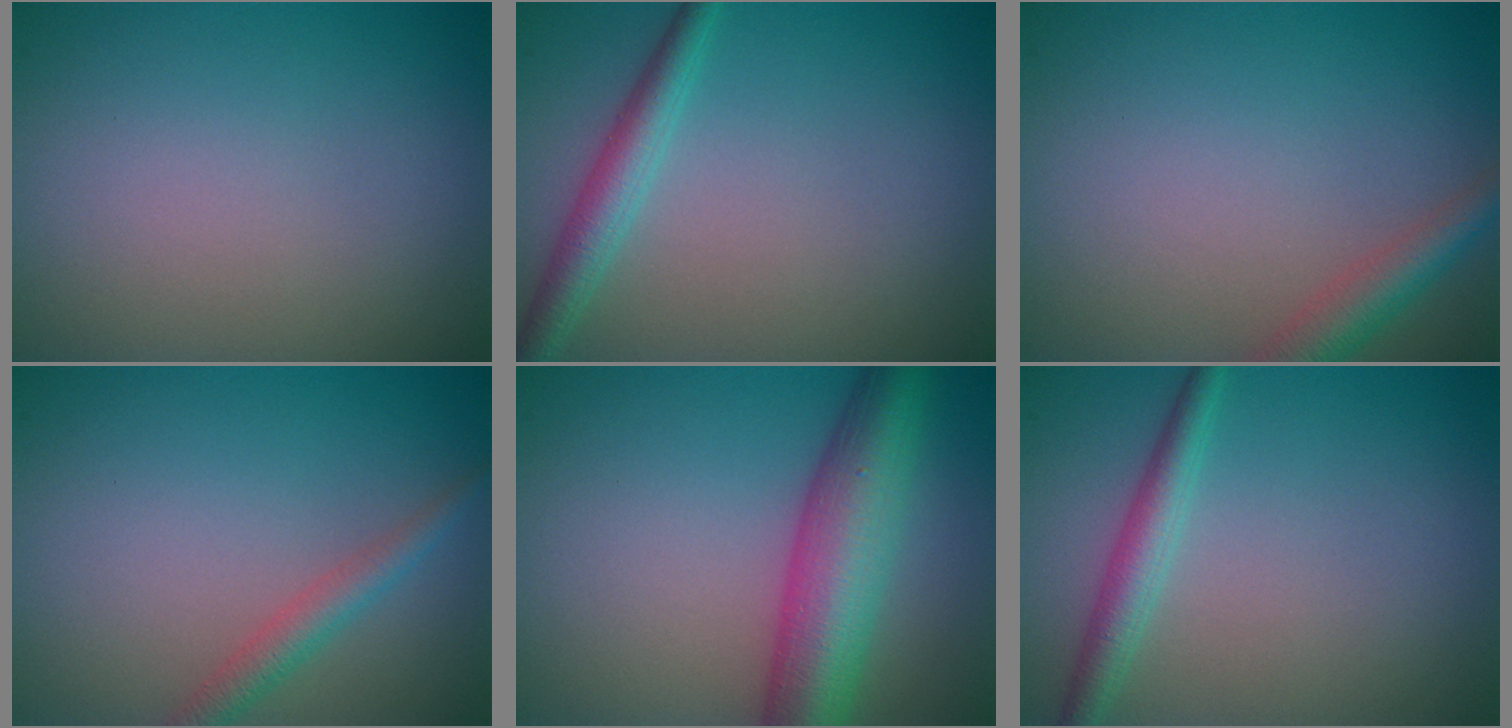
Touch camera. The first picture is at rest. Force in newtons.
{"total": 2.8, "press": 2.8, "slide": 0.1}
{"total": 2.9, "press": 2.9, "slide": 0.1}
{"total": 2.0, "press": 2.0, "slide": 0.0}
{"total": 7.5, "press": 7.5, "slide": 0.2}
{"total": 2.5, "press": 2.5, "slide": 0.1}